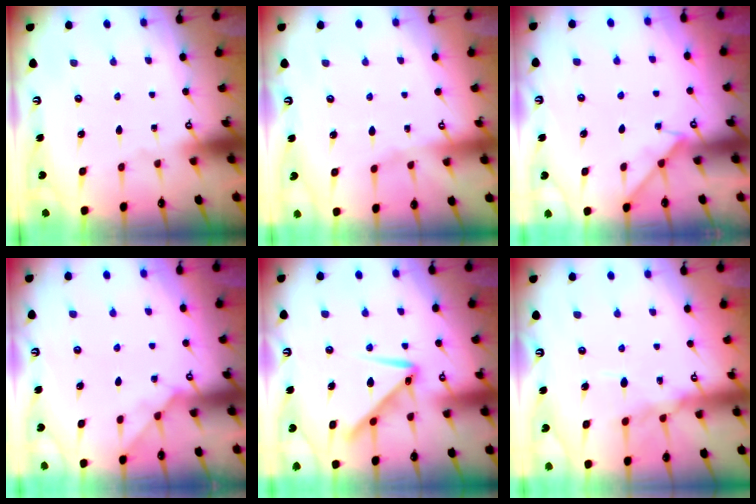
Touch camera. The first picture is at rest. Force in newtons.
{"total": 3.3, "press": 3.2, "slide": 0.6}
{"total": 4.3, "press": 4.3, "slide": 0.6}
{"total": 4.0, "press": 3.9, "slide": 0.7}
{"total": 11.4, "press": 11.4, "slide": 0.2}
{"total": 10.1, "press": 10.1, "slide": 0.8}